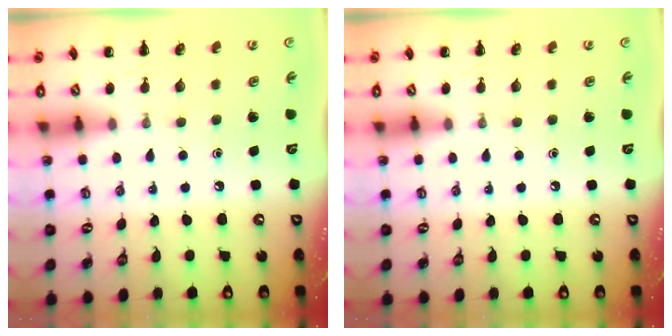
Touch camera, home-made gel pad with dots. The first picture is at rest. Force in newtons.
{"total": 0.0}